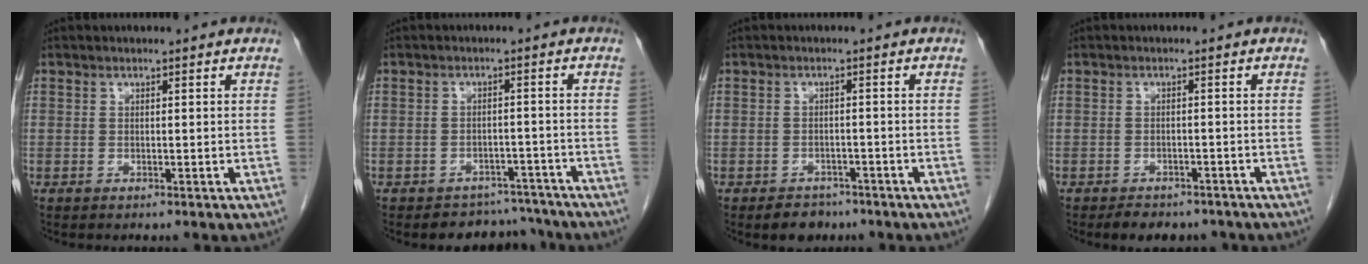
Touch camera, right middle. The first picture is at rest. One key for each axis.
{"total": 5.4, "fx": -4.7, "fy": 2.5, "fz": -0.8, "tx": 0.024, "ty": 0.025, "tz": -0.062}
{"total": 3.6, "fx": -2.6, "fy": 2.3, "fz": 1.0, "tx": -0.016, "ty": 0.005, "tz": -0.034}
{"total": 5.5, "fx": -4.5, "fy": 2.6, "fz": 1.7, "tx": -0.020, "ty": 0.003, "tz": -0.057}